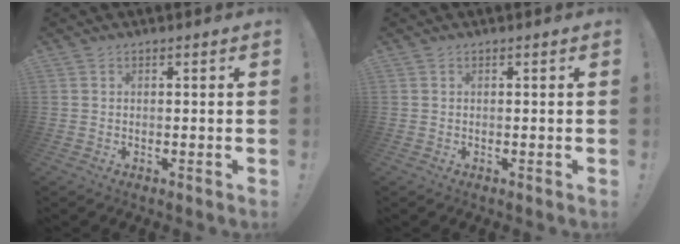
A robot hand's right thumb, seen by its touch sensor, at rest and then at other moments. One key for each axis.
{"total": 0.0}